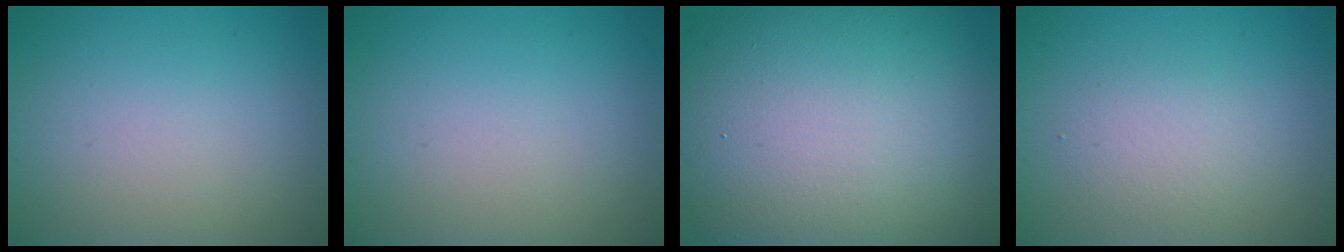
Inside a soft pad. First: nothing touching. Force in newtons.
{"total": 0.0}
{"total": 18.1, "press": 18.1, "slide": 1.0}
{"total": 2.3, "press": 2.3, "slide": 0.1}